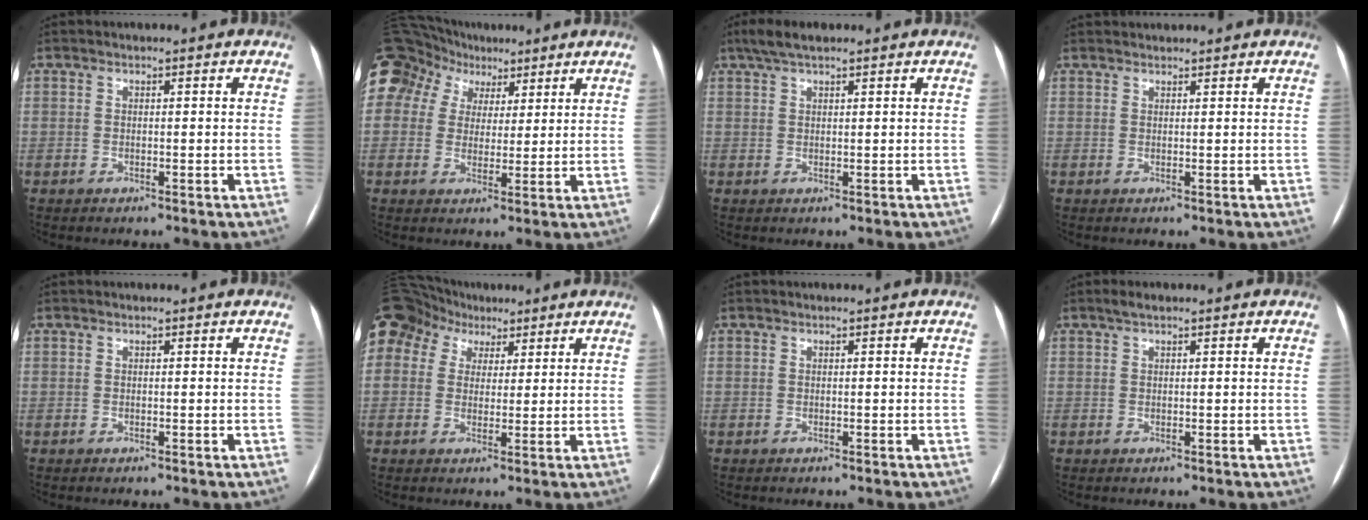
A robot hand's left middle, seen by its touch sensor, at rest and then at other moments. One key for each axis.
{"total": 17.4, "fx": 9.2, "fy": 13.5, "fz": 6.2, "tx": -0.194, "ty": 0.079, "tz": 0.174}
{"total": 4.1, "fx": 3.1, "fy": 0.9, "fz": 2.6, "tx": -0.054, "ty": 0.022, "tz": 0.057}
{"total": 2.7, "fx": 2.6, "fy": 0.4, "fz": 0.4, "tx": -0.007, "ty": 0.031, "tz": 0.041}
{"total": 0.0}
{"total": 16.2, "fx": 8.4, "fy": 12.4, "fz": 6.2, "tx": -0.196, "ty": 0.082, "tz": 0.161}
{"total": 0.0}
{"total": 1.4, "fx": 1.0, "fy": 0.3, "fz": 1.0, "tx": -0.022, "ty": 0.012, "tz": 0.019}